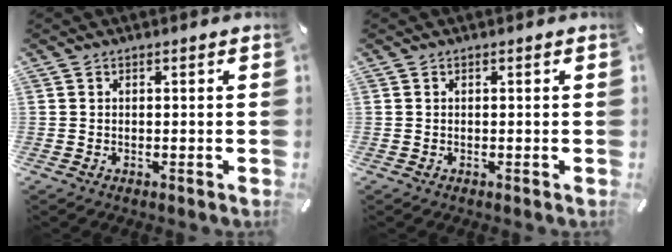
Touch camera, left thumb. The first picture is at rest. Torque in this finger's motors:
{"motor_torque": [0.03, 0.03, 0.00, 0.00, 0.00]}